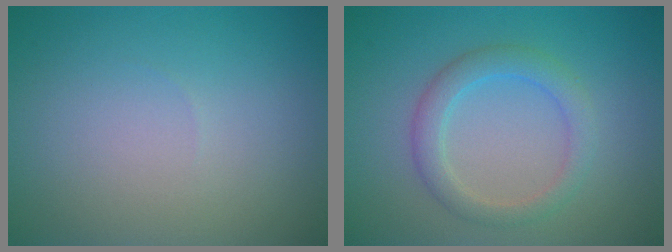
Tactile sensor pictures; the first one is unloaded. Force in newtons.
{"total": 1.9, "press": 1.9, "slide": 0.2}